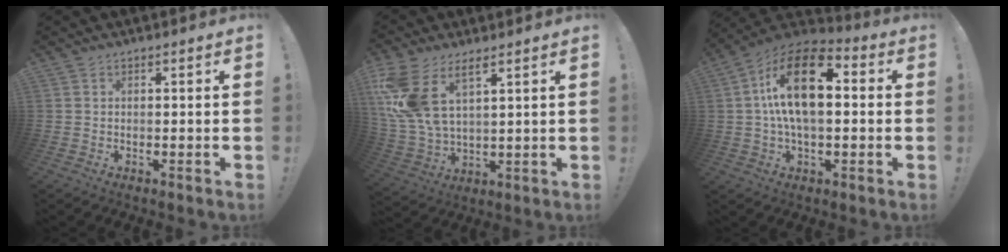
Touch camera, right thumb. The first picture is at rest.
{"total": 12.9, "force": [7.0, 6.3, 8.9], "torque": [-0.199, -0.032, 0.134]}
{"total": 19.1, "force": [2.1, 10.3, 15.9], "torque": [-0.275, 0.007, 0.028]}